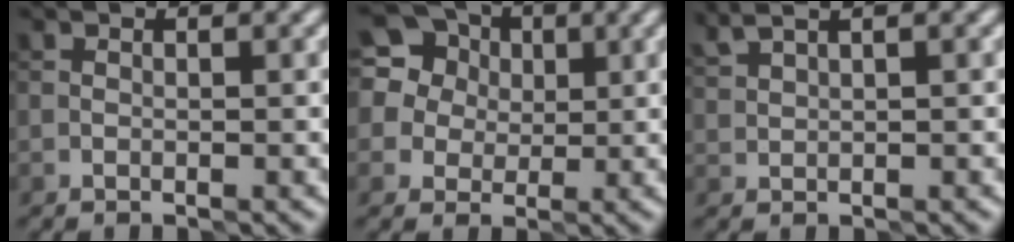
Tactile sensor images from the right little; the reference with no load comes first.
{"total": 12.4, "force": [4.9, 10.5, 4.3], "torque": [-0.127, 0.052, 0.074]}
{"total": 2.1, "force": [1.9, 0.5, 0.9], "torque": [-0.014, 0.013, 0.037]}